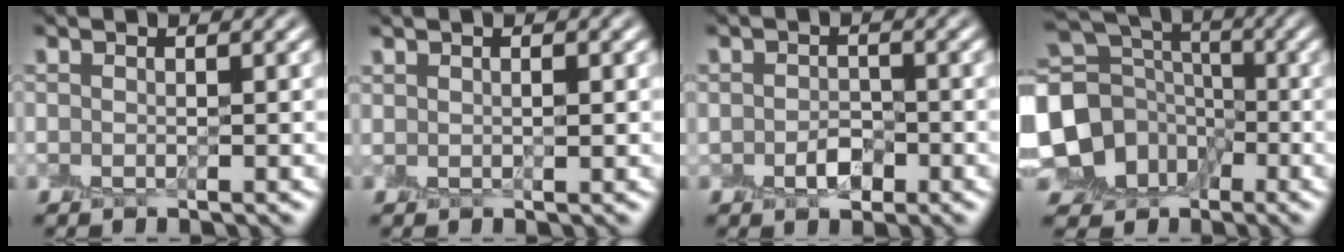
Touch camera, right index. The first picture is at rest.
{"total": 0.8, "force": [0.4, 0.2, 0.6], "torque": [-0.011, 0.001, 0.012]}
{"total": 1.7, "force": [-0.6, 1.3, 0.9], "torque": [-0.017, -0.001, -0.008]}
{"total": 10.5, "force": [-3.5, 9.2, 3.7], "torque": [-0.097, -0.013, -0.090]}